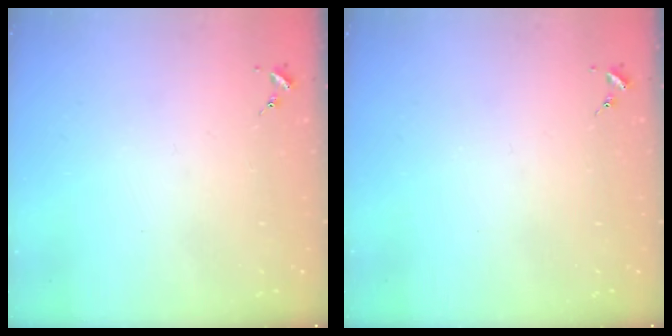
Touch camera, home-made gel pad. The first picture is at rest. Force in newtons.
{"total": 0.0}